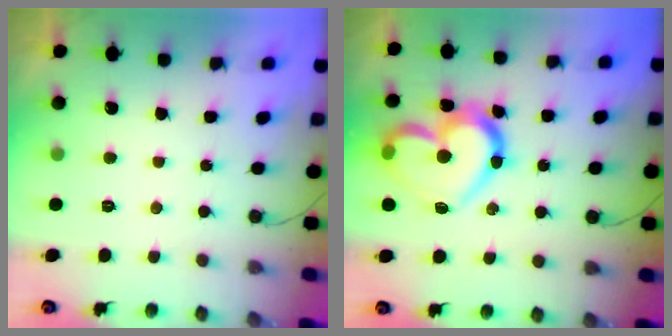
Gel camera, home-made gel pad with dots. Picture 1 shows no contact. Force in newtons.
{"total": 20.0, "press": 19.9, "slide": 1.4}